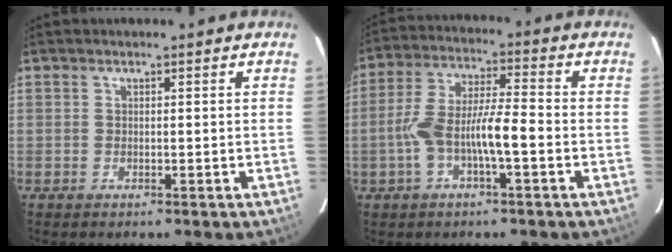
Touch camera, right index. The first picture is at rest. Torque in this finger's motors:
{"motor_torque": [0.42, -0.16, 0.56, 0.16]}